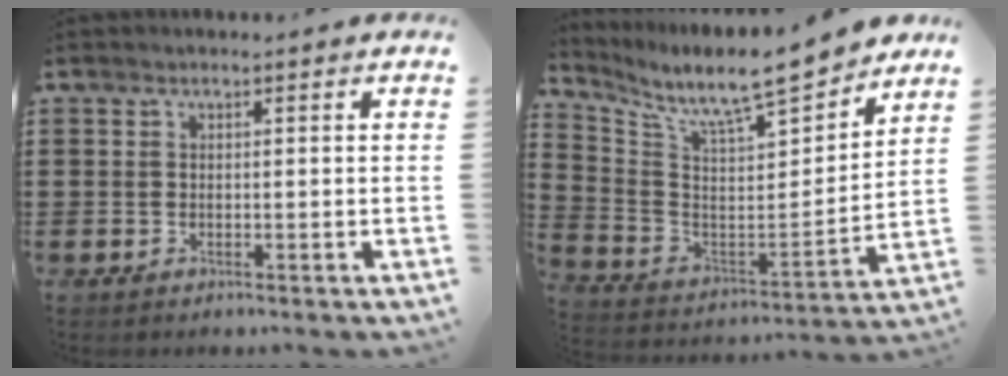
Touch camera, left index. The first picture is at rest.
{"total": 10.0, "force": [9.1, 1.0, 4.1], "torque": [-0.106, -0.078, 0.147]}